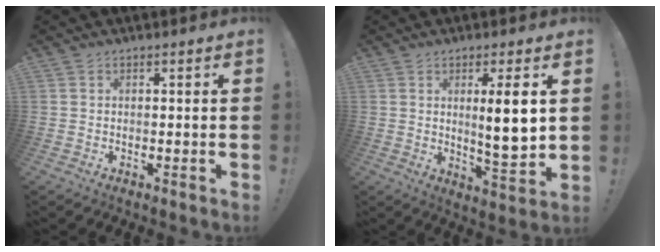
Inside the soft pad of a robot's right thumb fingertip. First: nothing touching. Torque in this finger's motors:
{"motor_torque": [0.07, 0.34, 0.56, 0.39, 0.10]}